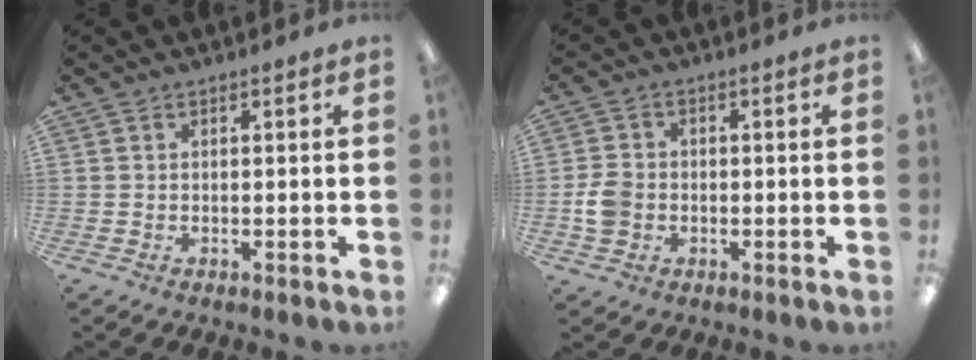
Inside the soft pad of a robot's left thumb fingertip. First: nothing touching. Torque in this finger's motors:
{"motor_torque": [-0.30, 0.40, 0.18, -0.25, 0.02]}